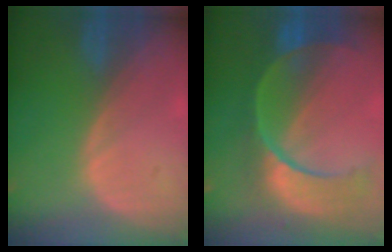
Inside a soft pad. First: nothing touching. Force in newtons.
{"total": 11.1, "press": 9.3, "slide": 6.1}